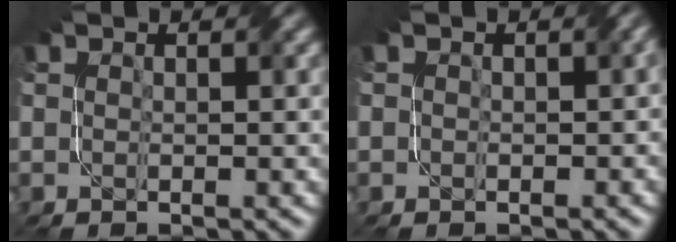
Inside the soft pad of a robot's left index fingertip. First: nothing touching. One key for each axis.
{"total": 1.2, "fx": 0.2, "fy": 0.9, "fz": 0.8, "tx": -0.010, "ty": -0.001, "tz": 0.000}